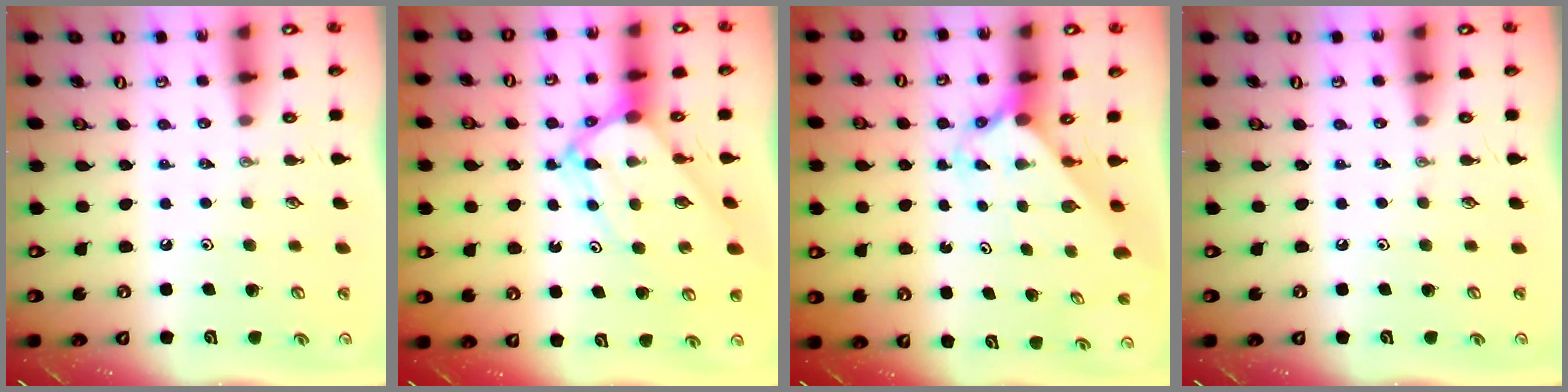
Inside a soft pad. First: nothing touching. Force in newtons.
{"total": 7.1, "press": 7.1, "slide": 0.8}
{"total": 2.3, "press": 2.3, "slide": 0.2}
{"total": 0.0}